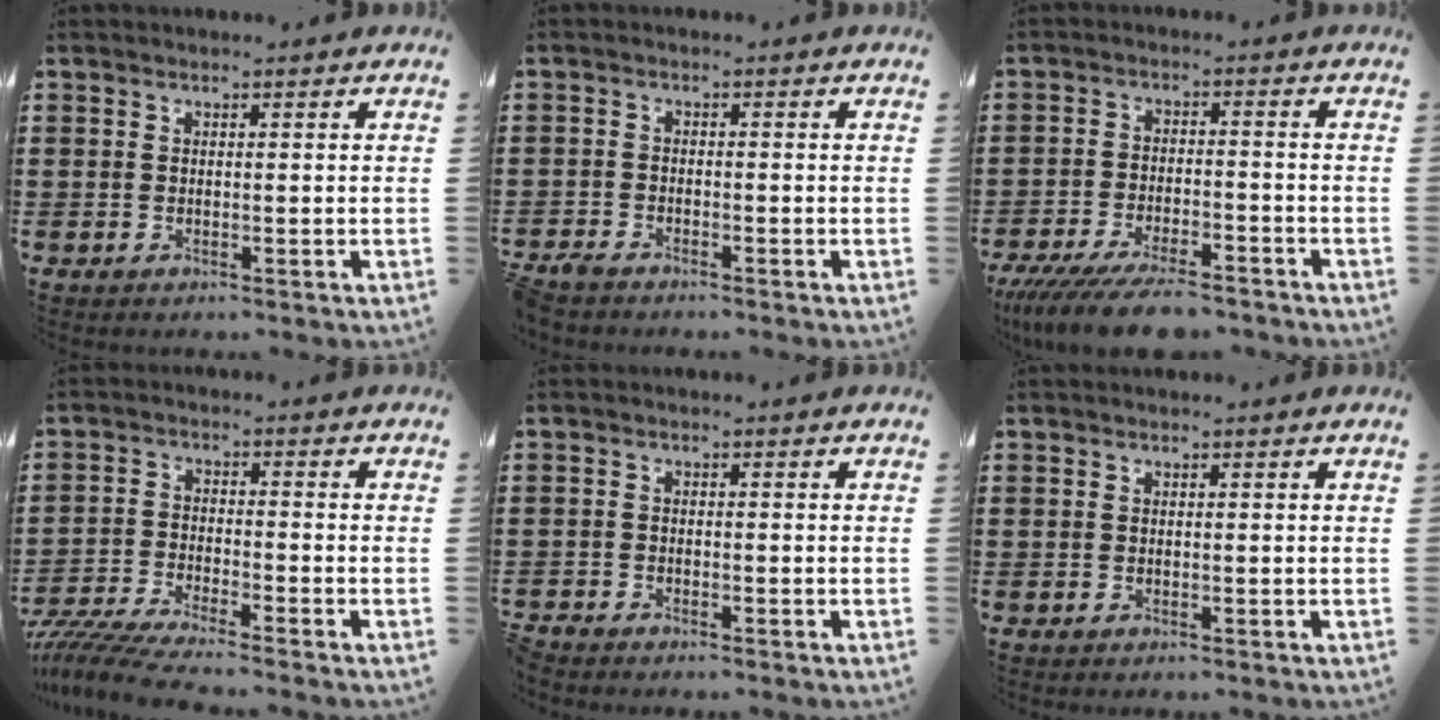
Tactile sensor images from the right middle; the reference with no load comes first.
{"total": 1.9, "force": [-1.9, 0.3, 0.4], "torque": [-0.024, -0.004, -0.042]}
{"total": 7.8, "force": [-6.8, 1.2, 3.6], "torque": [-0.075, 0.000, -0.128]}
{"total": 5.6, "force": [-5.4, -0.3, 1.6], "torque": [-0.047, -0.017, -0.109]}
{"total": 1.3, "force": [-1.3, 0.1, 0.0], "torque": [-0.004, 0.001, -0.028]}
{"total": 0.0}